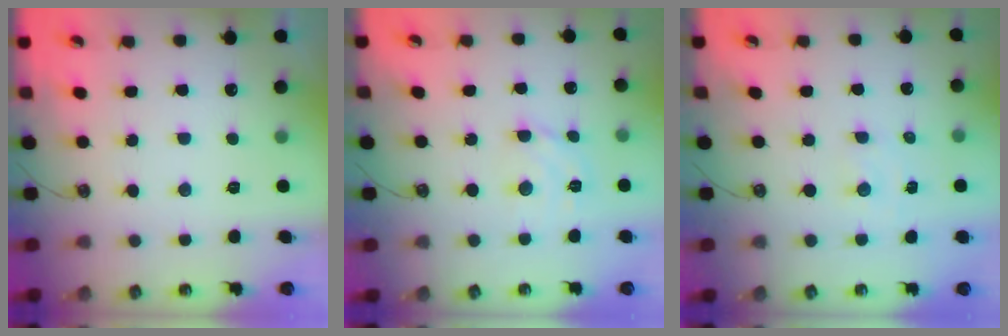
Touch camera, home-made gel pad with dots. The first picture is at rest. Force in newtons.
{"total": 6.4, "press": 6.4, "slide": 0.7}
{"total": 2.4, "press": 2.4, "slide": 0.5}